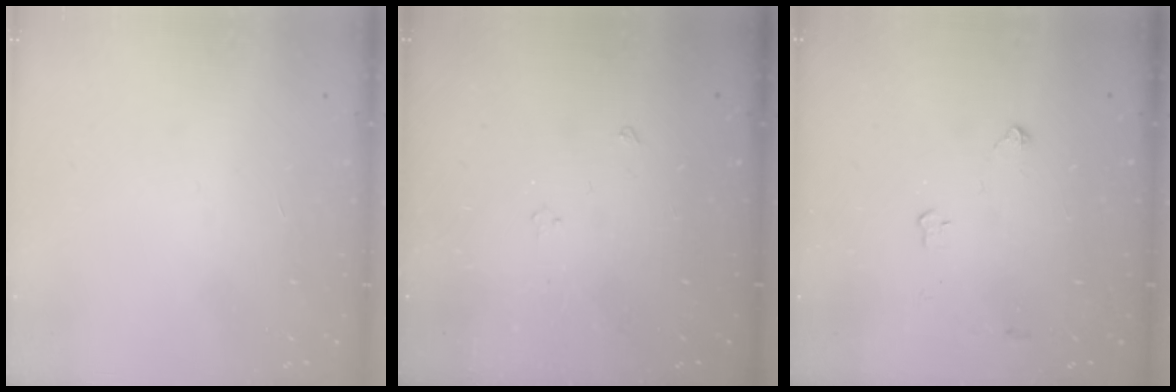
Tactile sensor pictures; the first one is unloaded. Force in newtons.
{"total": 3.0, "press": 2.9, "slide": 0.5}
{"total": 2.6, "press": 2.6, "slide": 0.4}